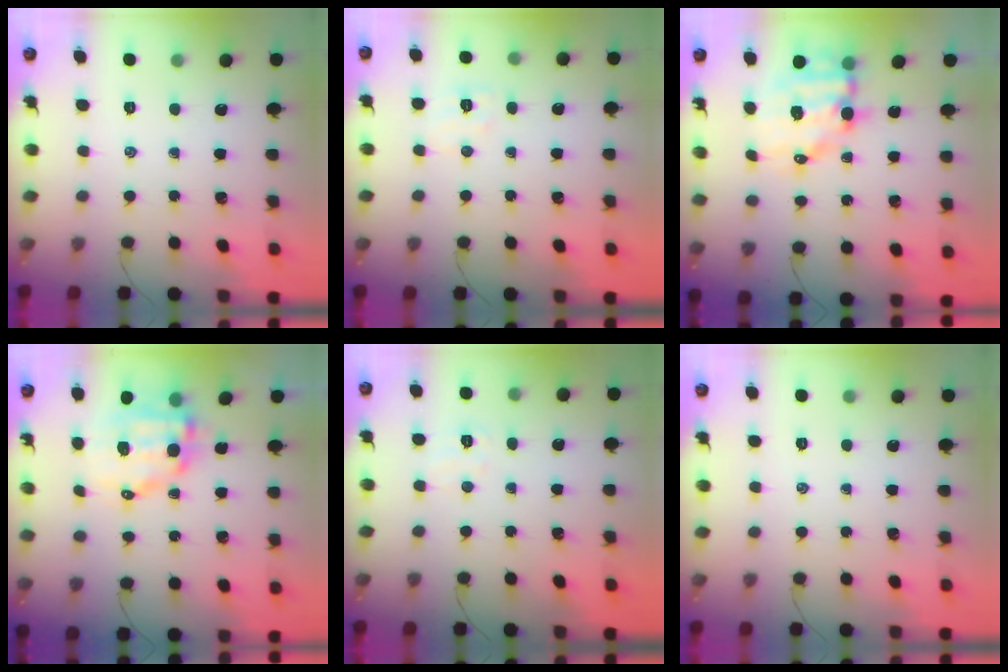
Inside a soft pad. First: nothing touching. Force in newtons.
{"total": 5.8, "press": 5.7, "slide": 1.2}
{"total": 10.9, "press": 10.6, "slide": 2.4}
{"total": 10.1, "press": 9.8, "slide": 2.4}
{"total": 3.7, "press": 3.5, "slide": 1.0}
{"total": 0.0}